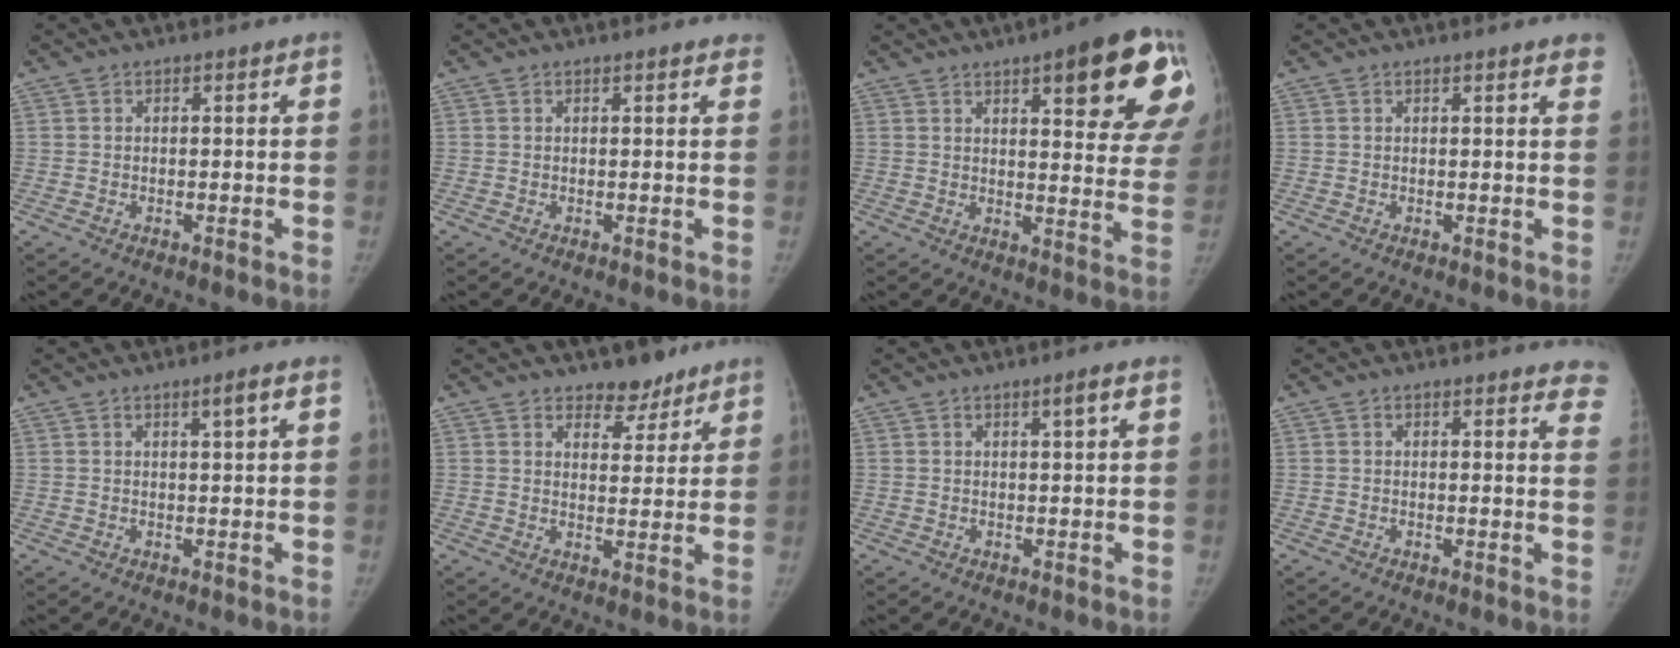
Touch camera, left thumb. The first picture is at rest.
{"total": 1.9, "force": [1.6, 0.6, 0.8], "torque": [0.004, 0.004, 0.012]}
{"total": 21.0, "force": [10.5, 5.9, 17.2], "torque": [-0.182, -0.032, 0.126]}
{"total": 4.1, "force": [3.4, 0.8, 2.1], "torque": [-0.008, -0.004, 0.027]}
{"total": 2.2, "force": [1.0, 0.0, 2.0], "torque": [-0.028, -0.004, 0.017]}
{"total": 5.7, "force": [4.5, 3.0, 1.6], "torque": [0.013, -0.030, 0.069]}
{"total": 1.7, "force": [0.8, 0.0, 1.6], "torque": [-0.022, -0.003, 0.013]}
{"total": 7.4, "force": [6.8, 2.0, 2.4], "torque": [0.011, -0.026, 0.046]}